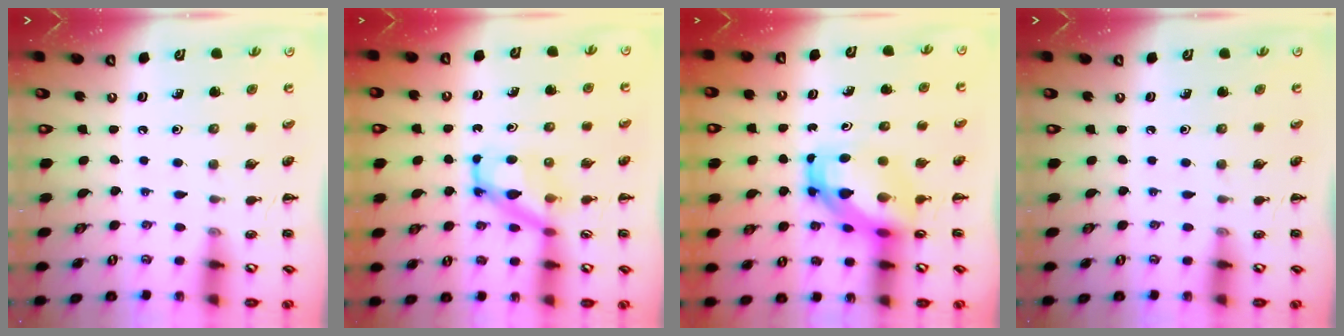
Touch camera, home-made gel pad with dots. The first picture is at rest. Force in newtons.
{"total": 5.7, "press": 5.6, "slide": 0.7}
{"total": 5.5, "press": 5.3, "slide": 1.6}
{"total": 0.0}